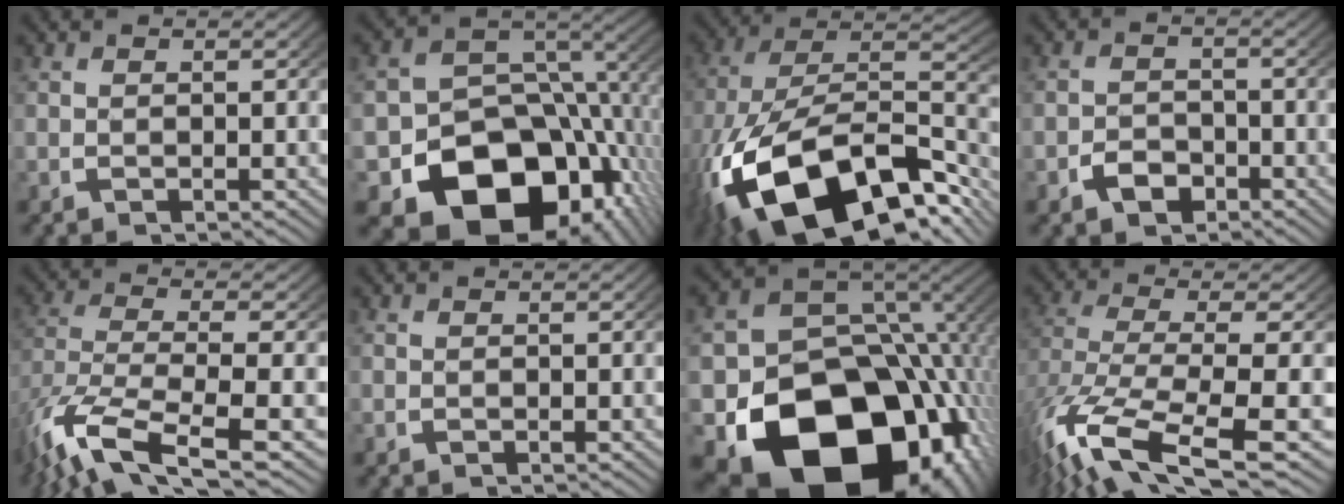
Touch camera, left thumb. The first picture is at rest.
{"total": 18.9, "force": [-6.0, 13.6, 11.8], "torque": [-0.208, -0.067, -0.078]}
{"total": 21.8, "force": [-6.6, 13.2, 16.1], "torque": [-0.307, -0.080, -0.063]}
{"total": 2.5, "force": [-1.5, 1.9, 0.8], "torque": [-0.016, -0.008, -0.023]}
{"total": 9.1, "force": [-2.9, 4.6, 7.3], "torque": [-0.185, -0.038, -0.027]}
{"total": 0.0}
{"total": 24.6, "force": [-7.4, 16.2, 17.0], "torque": [-0.310, -0.098, -0.071]}
{"total": 11.1, "force": [-3.1, 5.6, 9.1], "torque": [-0.227, -0.051, -0.017]}